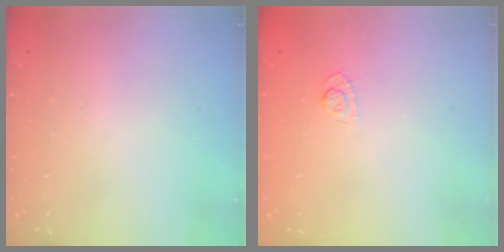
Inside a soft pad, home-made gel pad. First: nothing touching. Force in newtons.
{"total": 3.5, "press": 3.1, "slide": 1.6}